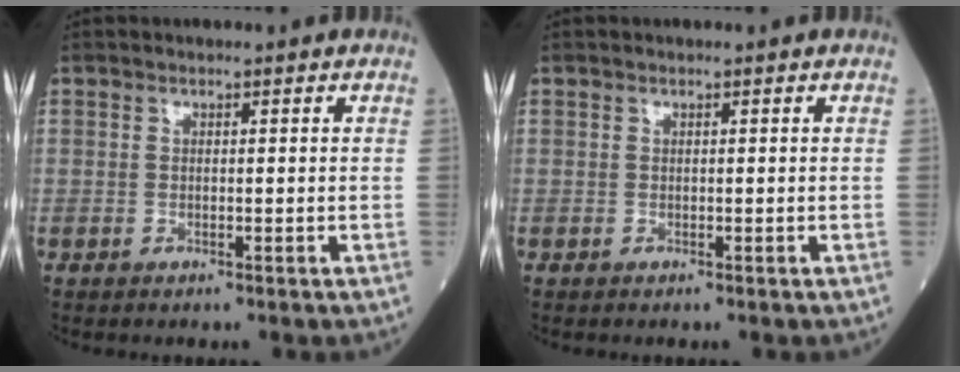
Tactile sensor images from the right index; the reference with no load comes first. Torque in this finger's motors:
{"motor_torque": [-0.04, -0.05, 0.06, 0.01]}